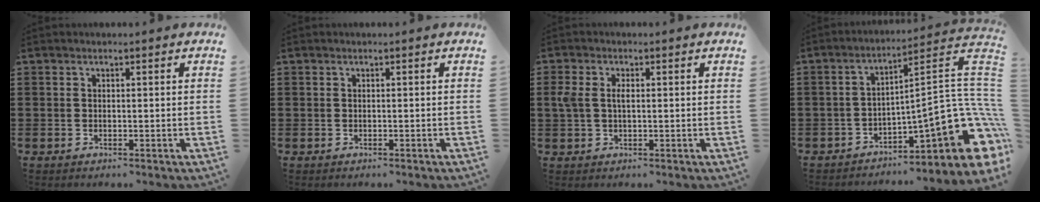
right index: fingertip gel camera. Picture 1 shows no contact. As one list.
[{"total": 0.0}, {"total": 2.9, "force": [0.3, 1.6, 2.4], "torque": [-0.064, 0.003, -0.001]}, {"total": 12.5, "force": [-4.2, 4.3, 11.0], "torque": [-0.136, -0.015, -0.073]}]